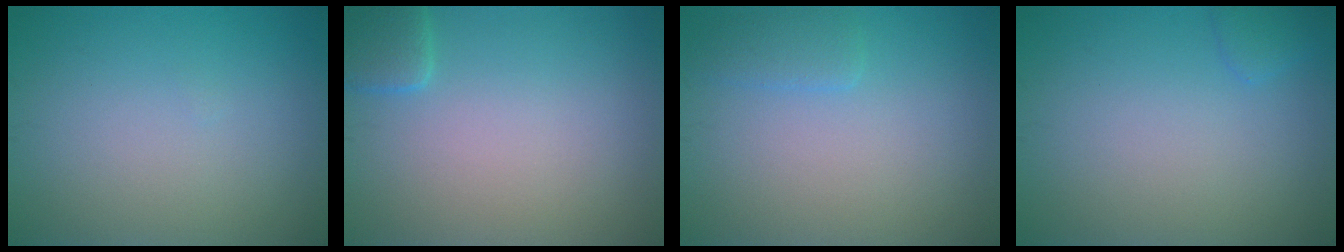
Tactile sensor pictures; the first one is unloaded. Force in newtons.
{"total": 2.0, "press": 2.0, "slide": 0.3}
{"total": 1.6, "press": 1.5, "slide": 0.2}
{"total": 1.0, "press": 1.0, "slide": 0.1}